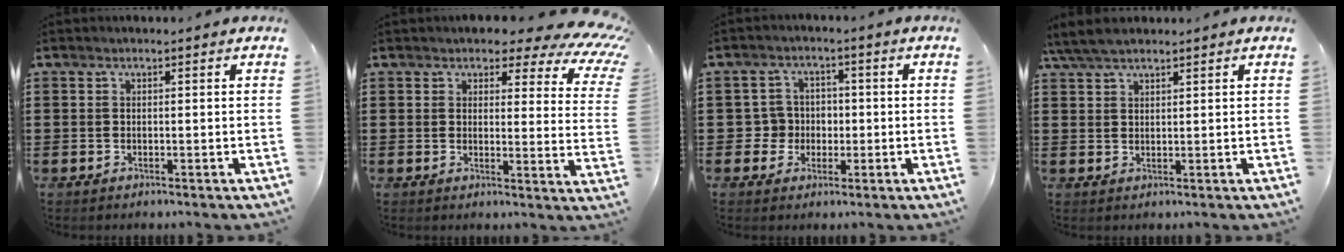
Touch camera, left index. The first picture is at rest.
{"total": 4.4, "force": [3.5, 1.7, 2.2], "torque": [-0.048, -0.022, 0.053]}
{"total": 4.1, "force": [-0.6, 3.9, 0.9], "torque": [-0.036, 0.009, -0.015]}
{"total": 4.3, "force": [3.5, 1.1, 2.2], "torque": [-0.053, 0.001, 0.067]}